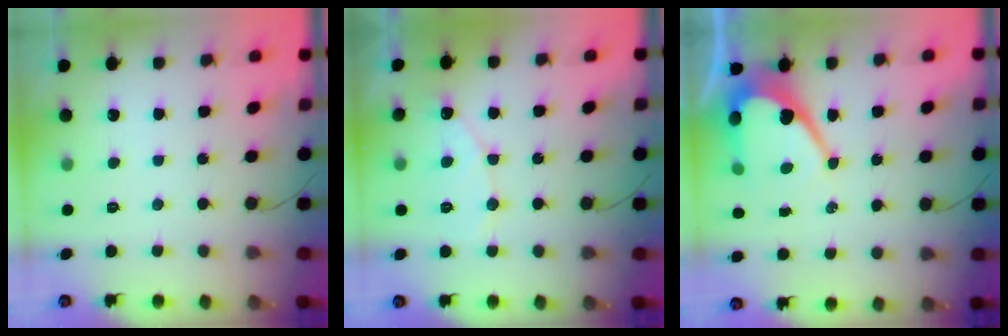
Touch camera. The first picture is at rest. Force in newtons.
{"total": 7.8, "press": 7.8, "slide": 0.3}
{"total": 12.2, "press": 12.1, "slide": 0.9}